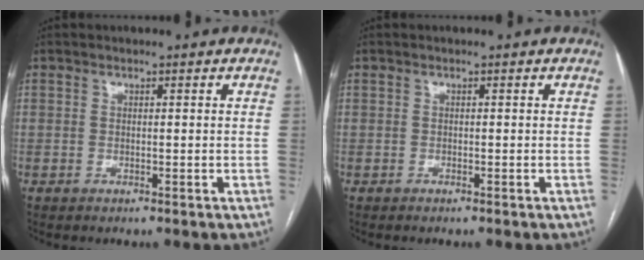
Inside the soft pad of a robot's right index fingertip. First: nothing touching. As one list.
[{"total": 0.0}]